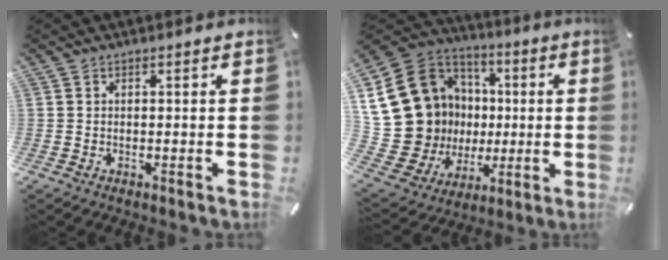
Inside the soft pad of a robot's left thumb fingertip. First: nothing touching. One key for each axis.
{"total": 22.1, "fx": 2.0, "fy": 20.2, "fz": 8.8, "tx": -0.174, "ty": -0.024, "tz": 0.090}